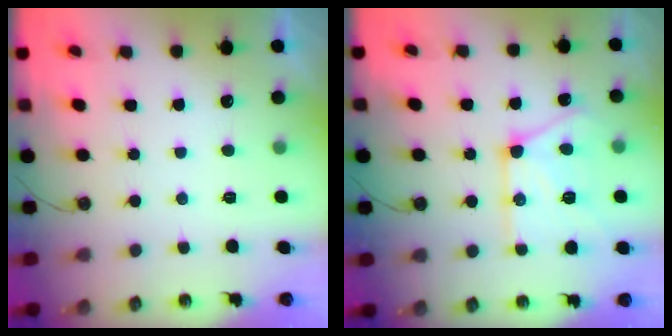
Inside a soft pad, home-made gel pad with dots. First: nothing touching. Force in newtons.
{"total": 16.7, "press": 16.6, "slide": 1.4}